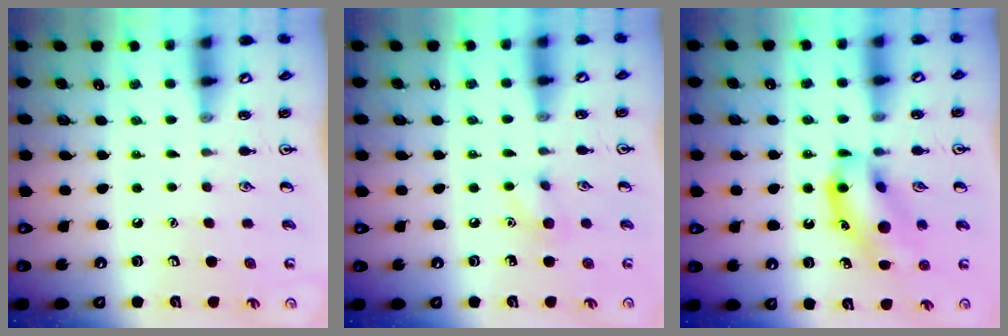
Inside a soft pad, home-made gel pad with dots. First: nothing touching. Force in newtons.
{"total": 6.6, "press": 6.4, "slide": 1.9}
{"total": 14.5, "press": 14.1, "slide": 3.2}